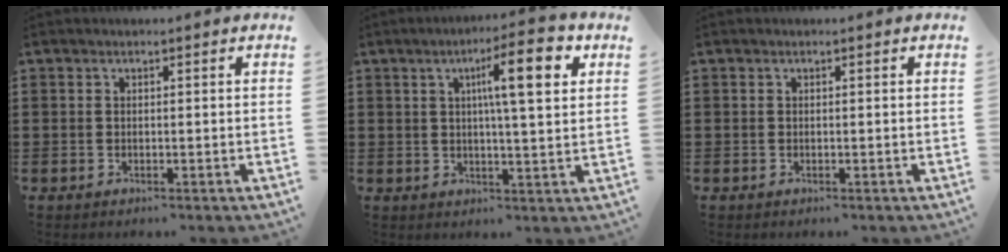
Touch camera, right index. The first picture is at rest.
{"total": 10.2, "force": [3.8, 2.1, 9.3], "torque": [-0.155, 0.000, 0.053]}
{"total": 0.0}